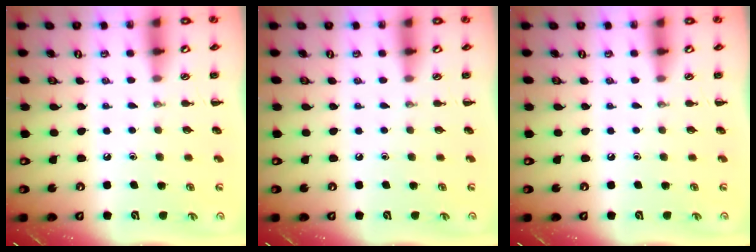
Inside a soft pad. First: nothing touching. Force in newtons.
{"total": 0.0}
{"total": 0.0}